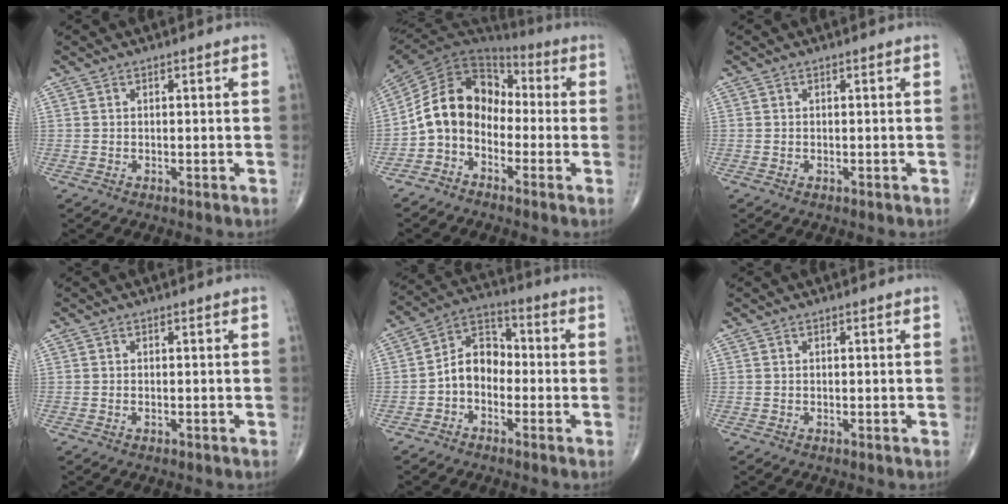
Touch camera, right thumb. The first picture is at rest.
{"total": 12.6, "force": [-3.1, 9.8, 7.4], "torque": [-0.115, 0.069, -0.074]}
{"total": 0.0}
{"total": 0.5, "force": [-0.2, 0.3, 0.4], "torque": [-0.010, 0.003, -0.003]}
{"total": 7.9, "force": [-2.0, 5.8, 5.0], "torque": [-0.064, 0.035, -0.054]}
{"total": 0.0}